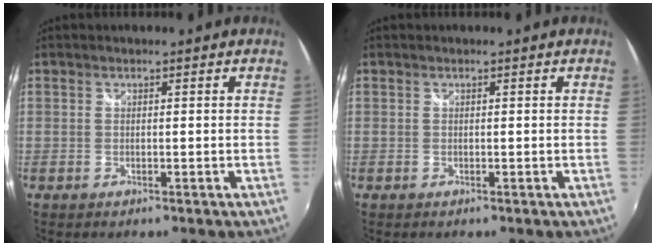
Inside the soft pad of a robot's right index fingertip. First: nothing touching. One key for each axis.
{"total": 0.0}